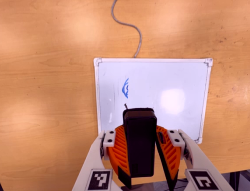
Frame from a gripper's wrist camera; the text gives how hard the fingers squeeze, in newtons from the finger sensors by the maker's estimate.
{"total": 8.4, "left": 8.8, "right": 7.9}